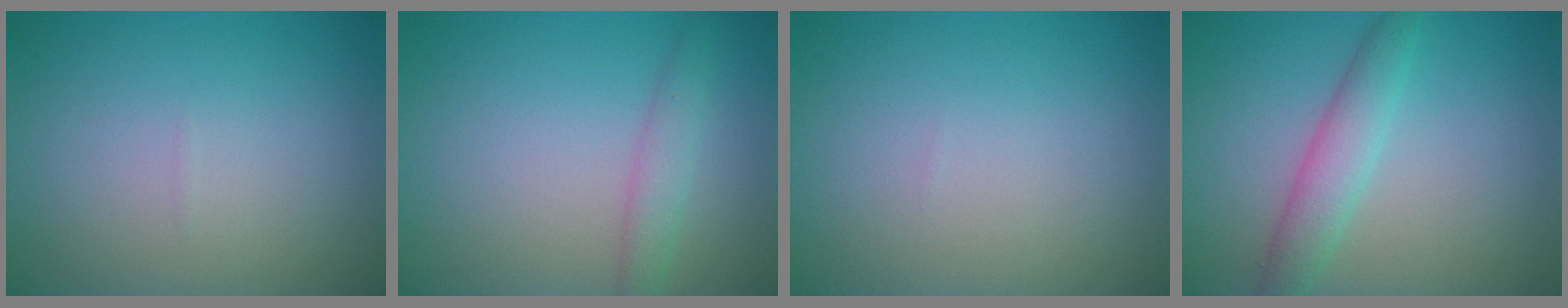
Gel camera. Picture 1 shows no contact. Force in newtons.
{"total": 1.9, "press": 1.9, "slide": 0.1}
{"total": 0.0}
{"total": 3.2, "press": 3.2, "slide": 0.1}